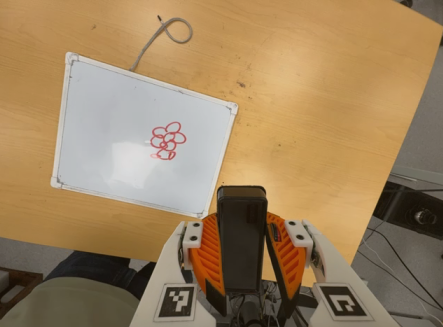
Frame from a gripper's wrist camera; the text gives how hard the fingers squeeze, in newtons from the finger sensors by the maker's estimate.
{"total": 8.9, "left": 6.8, "right": 11.0}